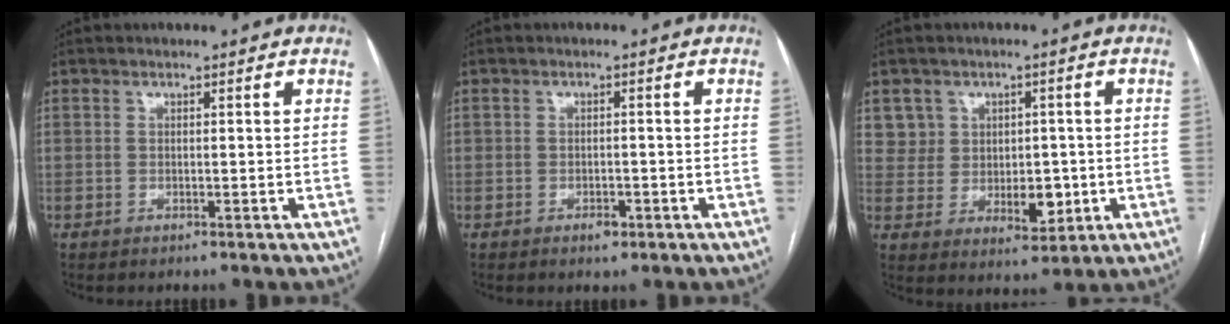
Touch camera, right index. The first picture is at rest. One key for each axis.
{"total": 1.7, "fx": -1.0, "fy": 0.9, "fz": 1.0, "tx": -0.014, "ty": 0.002, "tz": -0.010}
{"total": 6.8, "fx": 0.9, "fy": 6.2, "fz": 2.8, "tx": -0.029, "ty": 0.011, "tz": 0.029}